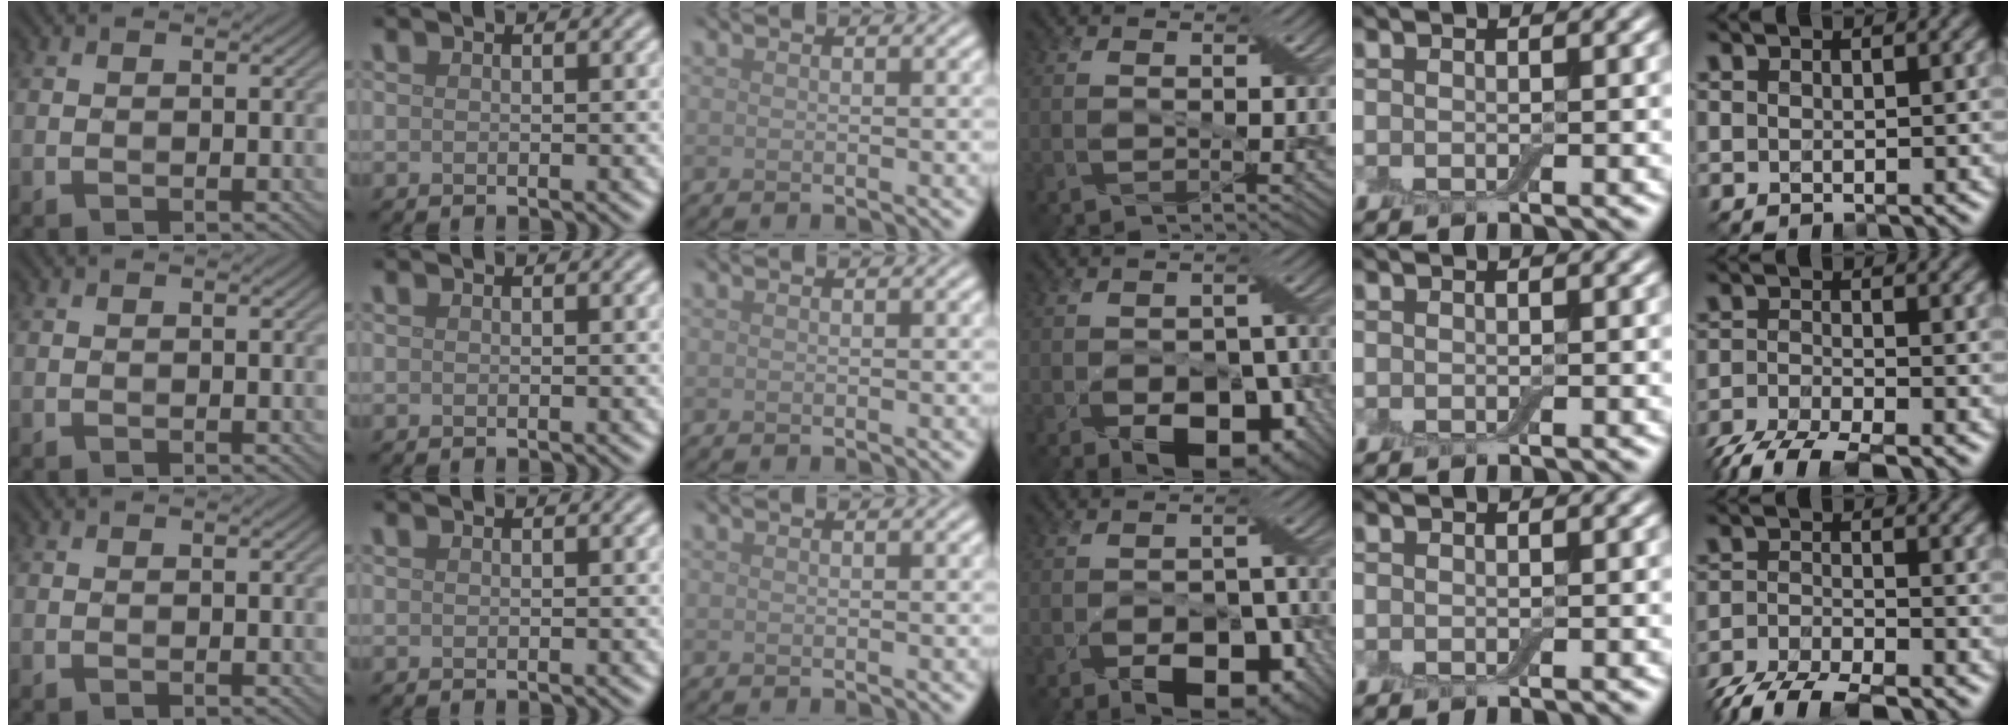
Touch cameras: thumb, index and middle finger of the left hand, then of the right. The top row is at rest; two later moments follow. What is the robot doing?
{"motion": "fold", "object": "bandage"}